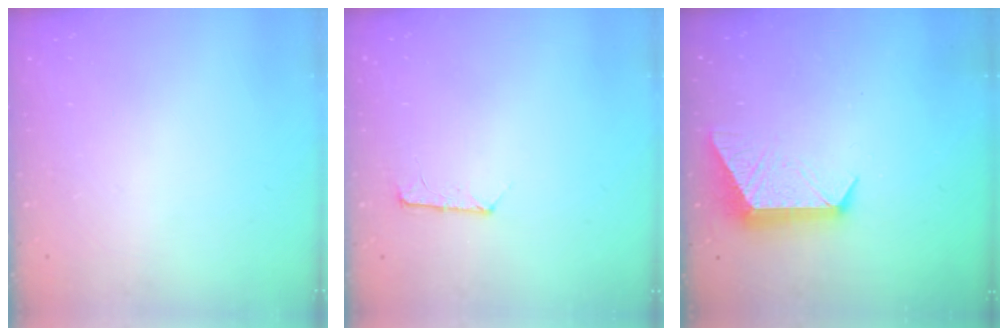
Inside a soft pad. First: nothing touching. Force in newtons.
{"total": 6.7, "press": 6.7, "slide": 0.7}
{"total": 11.0, "press": 11.0, "slide": 0.8}